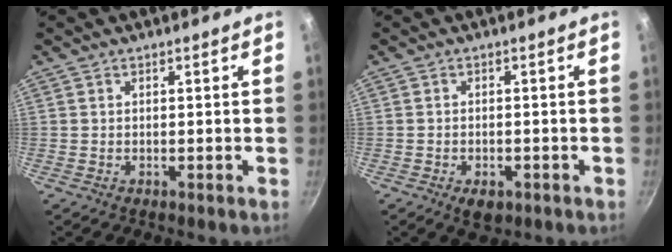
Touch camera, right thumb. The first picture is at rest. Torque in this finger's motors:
{"motor_torque": [0.06, 0.31, -0.18, 0.07, 0.00]}